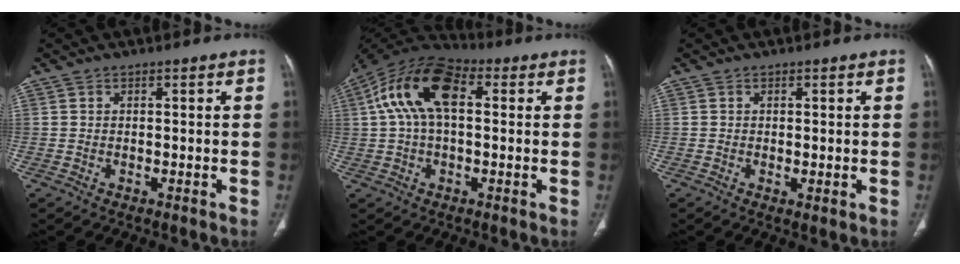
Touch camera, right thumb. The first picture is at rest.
{"total": 14.8, "force": [3.0, 8.1, 12.0], "torque": [-0.228, 0.040, 0.047]}
{"total": 1.2, "force": [-0.1, 0.4, 1.2], "torque": [-0.024, -0.008, 0.001]}